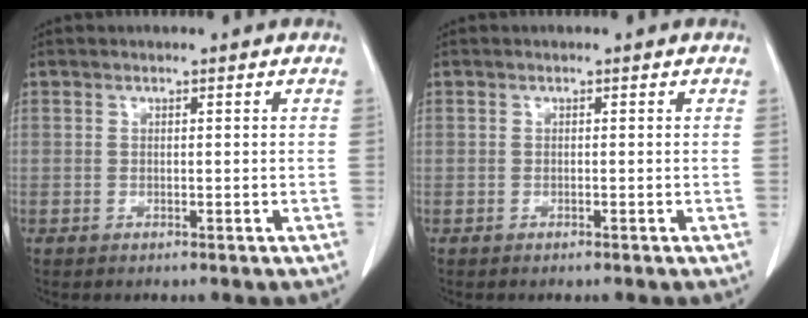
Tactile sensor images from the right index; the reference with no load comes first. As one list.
[{"total": 0.0}]